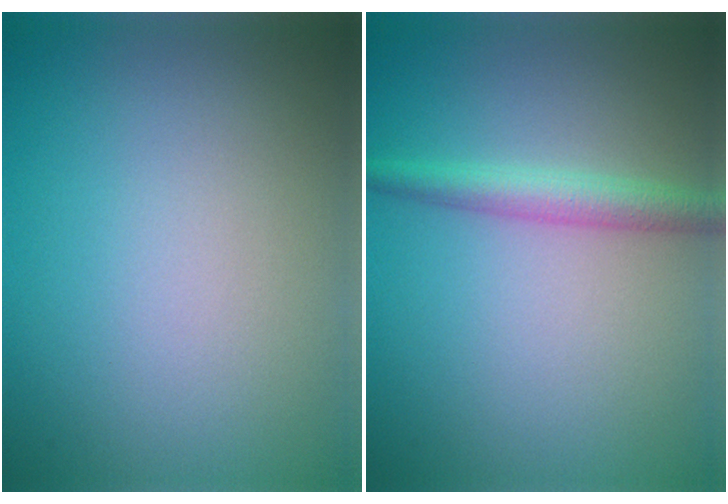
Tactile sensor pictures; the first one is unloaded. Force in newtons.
{"total": 2.7, "press": 2.7, "slide": 0.1}